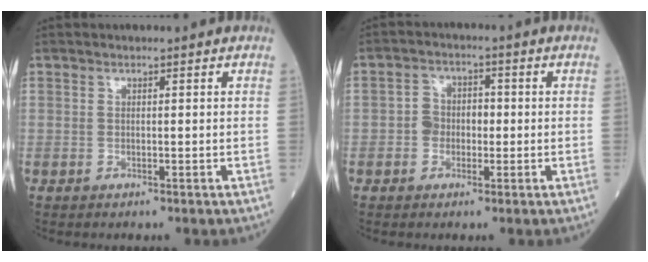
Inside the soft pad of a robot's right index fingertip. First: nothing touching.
{"total": 3.7, "force": [-0.6, 3.1, 2.0], "torque": [-0.032, 0.017, -0.016]}